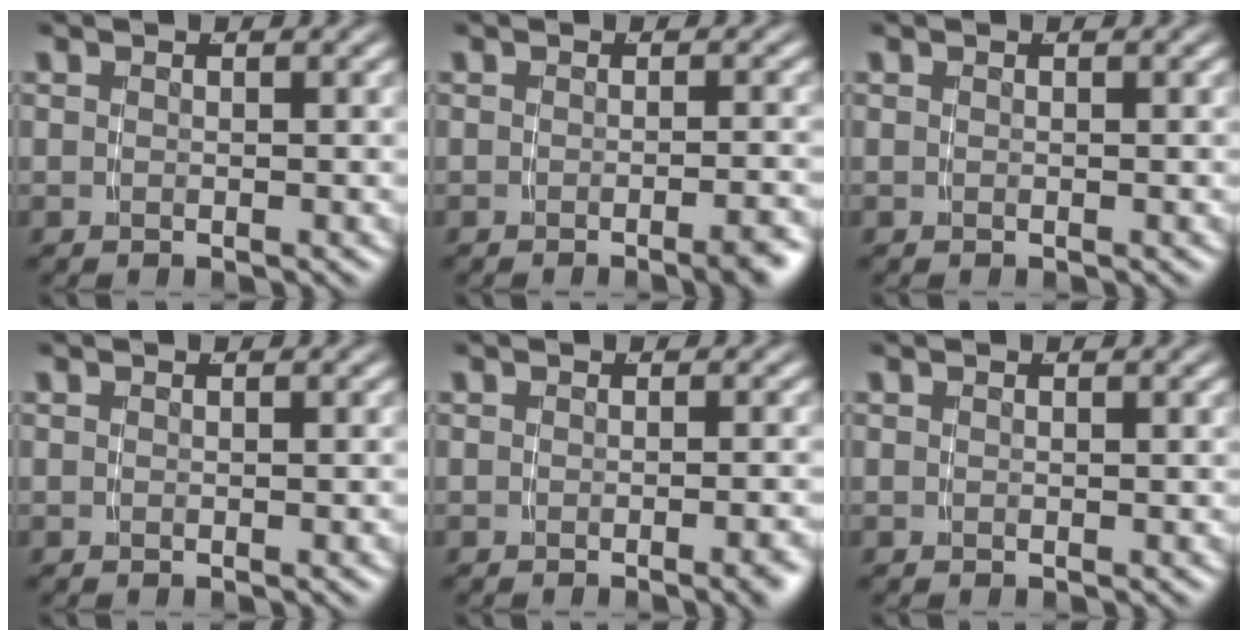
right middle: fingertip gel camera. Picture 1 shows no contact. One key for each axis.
{"total": 2.1, "fx": -1.5, "fy": -0.1, "fz": 1.5, "tx": -0.014, "ty": 0.009, "tz": -0.028}
{"total": 0.0}
{"total": 0.0}
{"total": 1.3, "fx": -0.9, "fy": -0.3, "fz": 0.9, "tx": -0.012, "ty": 0.008, "tz": -0.017}
{"total": 0.0}